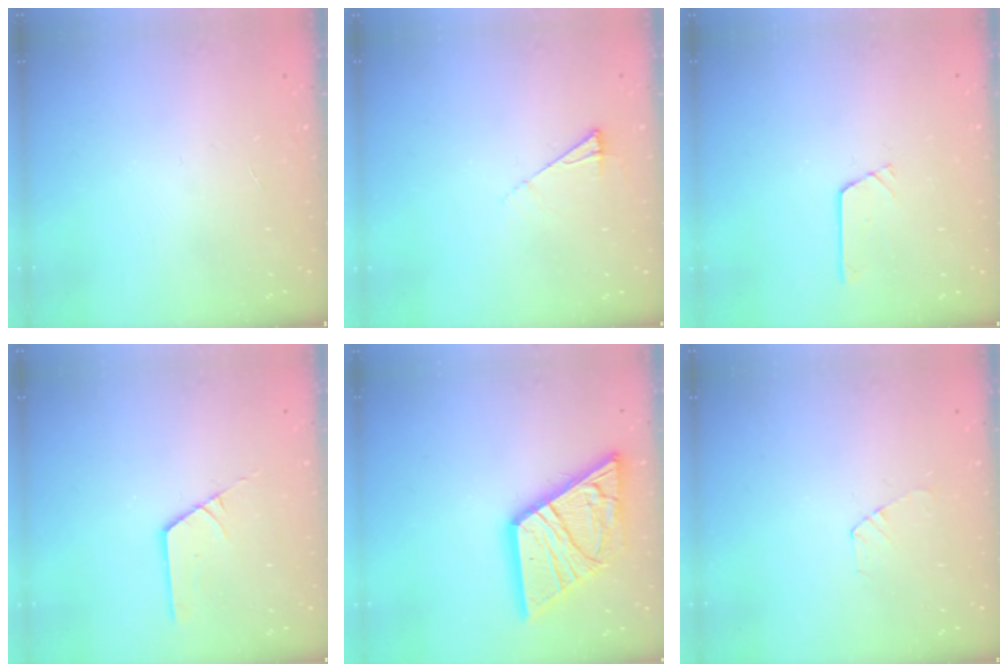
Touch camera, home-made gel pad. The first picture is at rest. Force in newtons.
{"total": 4.8, "press": 4.8, "slide": 0.7}
{"total": 2.7, "press": 2.7, "slide": 0.3}
{"total": 2.3, "press": 2.3, "slide": 0.3}
{"total": 19.4, "press": 19.3, "slide": 2.2}
{"total": 4.9, "press": 4.8, "slide": 0.6}